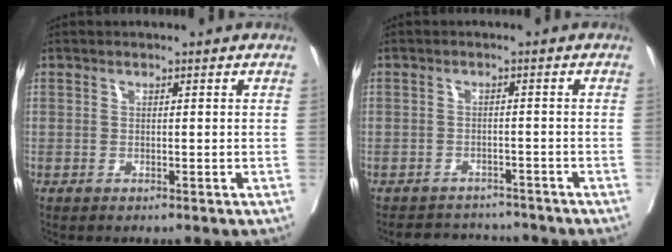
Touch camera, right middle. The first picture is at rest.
{"total": 7.3, "force": [-6.5, 3.1, 1.1], "torque": [-0.032, 0.023, -0.091]}